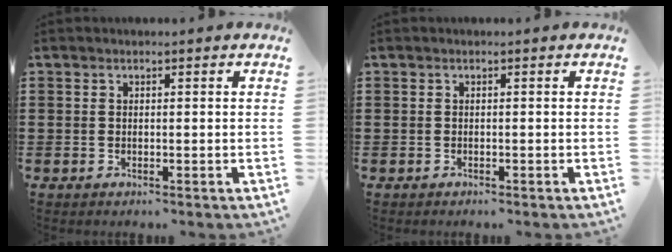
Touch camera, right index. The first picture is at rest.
{"total": 0.7, "force": [-0.7, 0.2, -0.1], "torque": [0.000, 0.001, -0.015]}